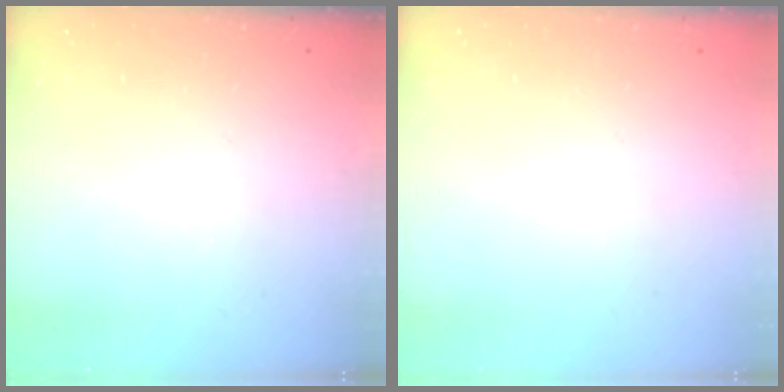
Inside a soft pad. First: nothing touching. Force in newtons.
{"total": 1.6, "press": 1.6, "slide": 0.1}